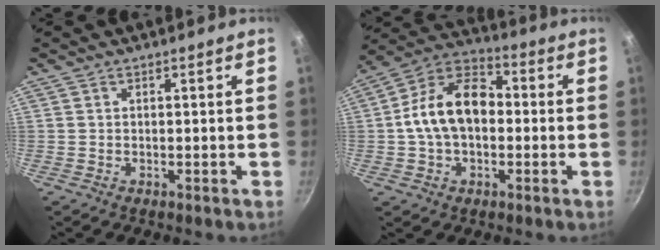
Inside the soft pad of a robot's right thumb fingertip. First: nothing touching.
{"total": 14.7, "force": [-0.4, 9.9, 10.9], "torque": [-0.159, 0.040, -0.026]}